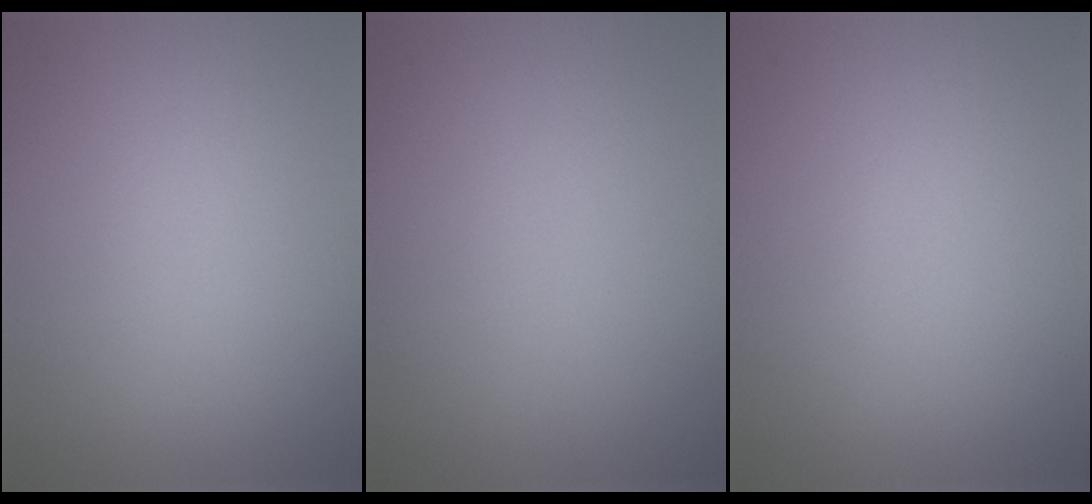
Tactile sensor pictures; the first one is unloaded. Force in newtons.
{"total": 0.0}
{"total": 0.0}